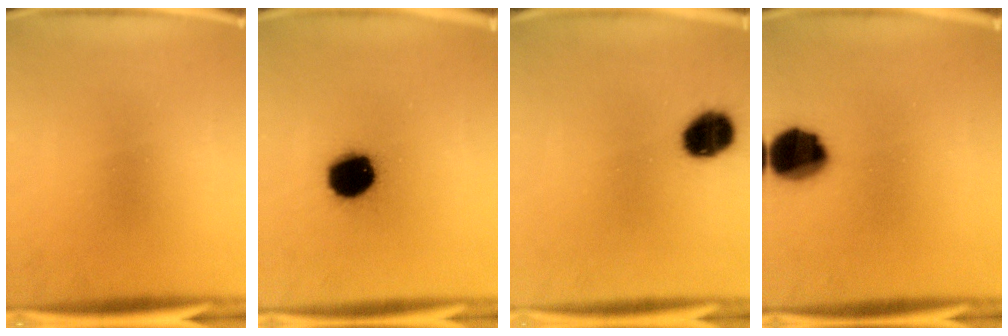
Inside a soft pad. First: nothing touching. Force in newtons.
{"total": 14.4}
{"total": 11.1}
{"total": 12.1}